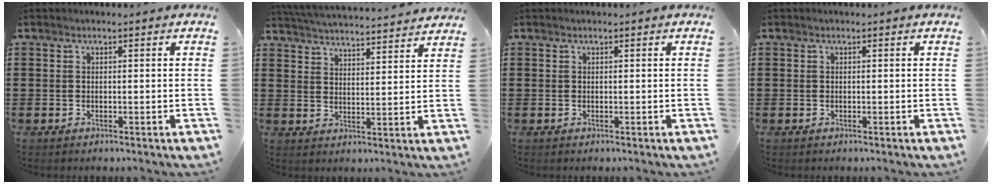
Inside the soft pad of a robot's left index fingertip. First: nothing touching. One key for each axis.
{"total": 4.5, "fx": 4.5, "fy": -0.5, "fz": 0.4, "tx": -0.029, "ty": -0.034, "tz": 0.076}
{"total": 0.0}
{"total": 0.0}